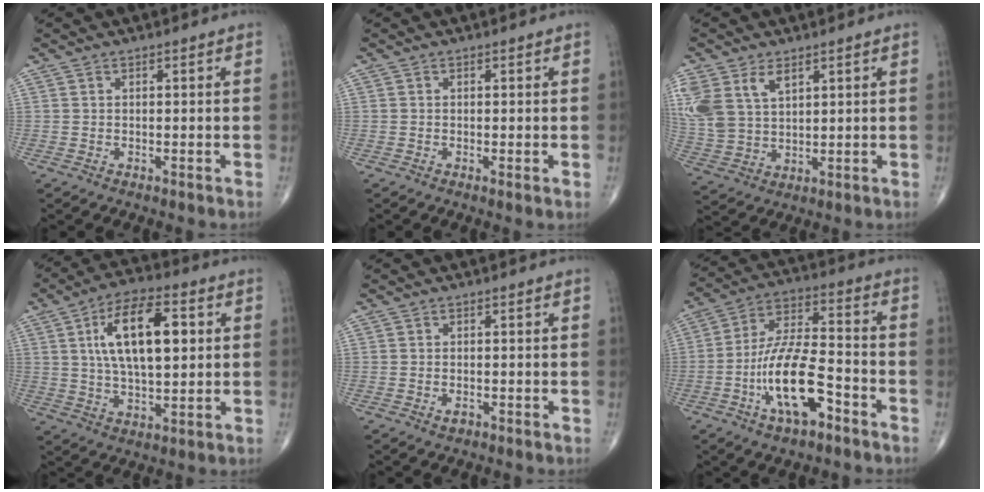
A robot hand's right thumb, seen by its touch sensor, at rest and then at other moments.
{"total": 0.9, "force": [-0.1, 0.1, 0.9], "torque": [-0.022, -0.004, -0.004]}
{"total": 13.0, "force": [5.8, 8.3, 8.1], "torque": [-0.188, -0.008, 0.127]}
{"total": 15.4, "force": [3.4, 7.0, 13.3], "torque": [-0.214, 0.002, 0.059]}
{"total": 1.2, "force": [-0.6, 0.7, 0.8], "torque": [-0.015, 0.001, -0.009]}
{"total": 15.2, "force": [-6.4, 5.8, 12.6], "torque": [-0.235, 0.044, -0.114]}